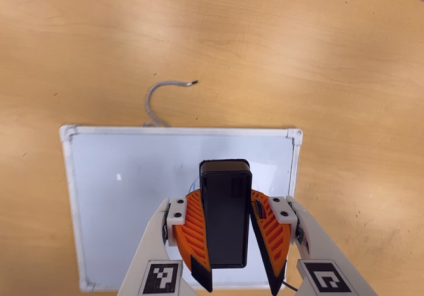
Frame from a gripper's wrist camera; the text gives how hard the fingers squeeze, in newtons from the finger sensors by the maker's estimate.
{"total": 9.5, "left": 9.0, "right": 10.1}